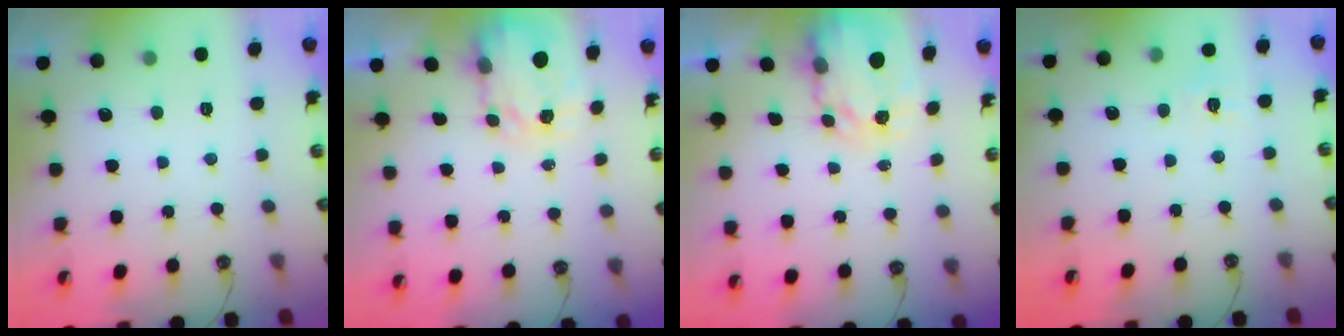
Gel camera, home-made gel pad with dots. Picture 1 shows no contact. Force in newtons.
{"total": 3.3, "press": 3.3, "slide": 0.4}
{"total": 3.9, "press": 3.9, "slide": 0.3}
{"total": 5.5, "press": 5.4, "slide": 0.6}